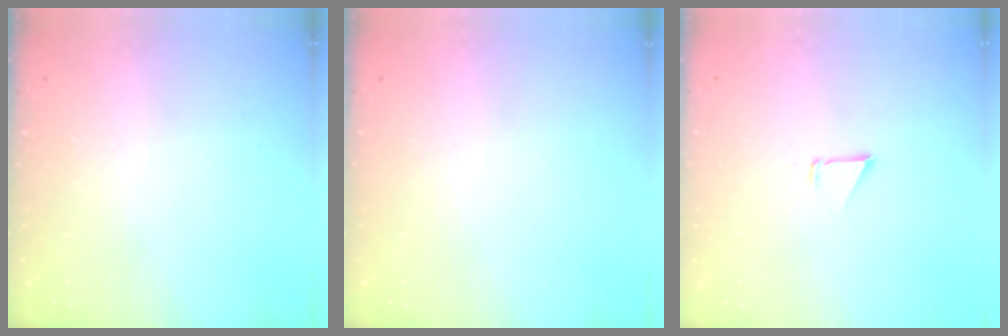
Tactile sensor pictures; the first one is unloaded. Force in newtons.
{"total": 0.0}
{"total": 1.9, "press": 1.9, "slide": 0.0}